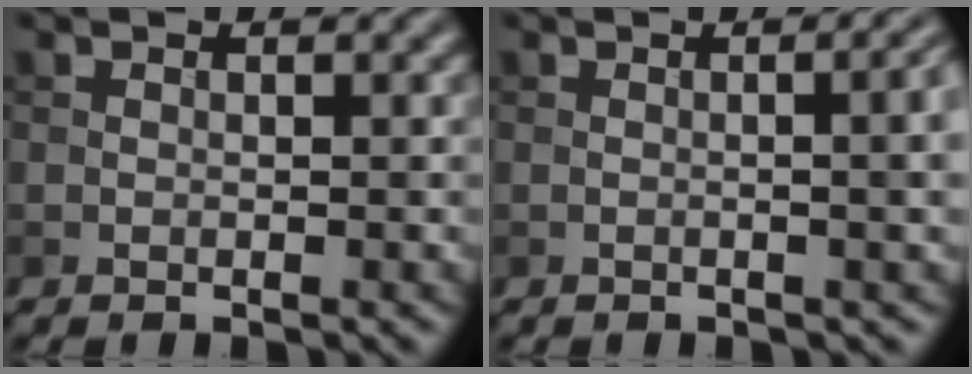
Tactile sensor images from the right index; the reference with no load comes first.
{"total": 6.1, "force": [-0.1, 2.7, 5.4], "torque": [-0.029, 0.014, -0.001]}